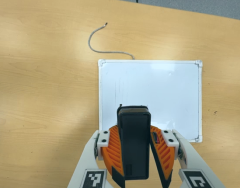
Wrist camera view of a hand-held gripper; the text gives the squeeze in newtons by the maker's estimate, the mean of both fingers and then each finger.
{"total": 9.5, "left": 9.5, "right": 9.6}